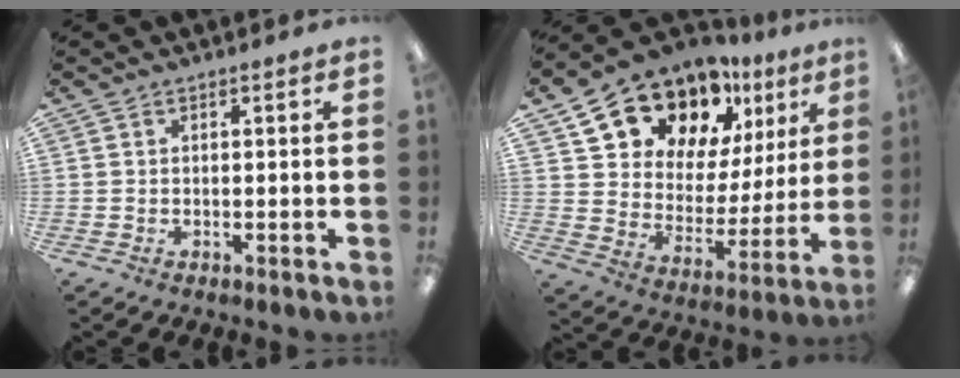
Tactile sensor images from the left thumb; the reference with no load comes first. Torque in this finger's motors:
{"motor_torque": [1.80, 1.94, 1.38, -1.39, 0.40]}